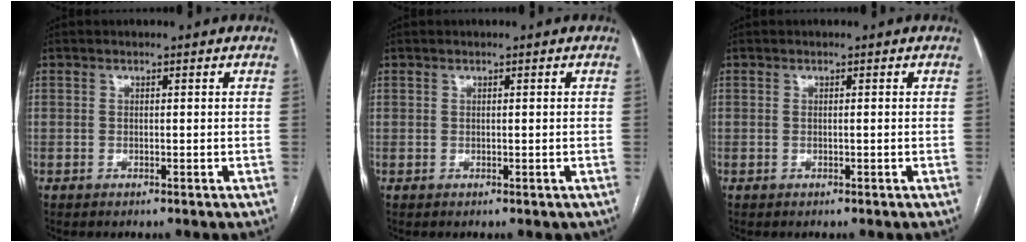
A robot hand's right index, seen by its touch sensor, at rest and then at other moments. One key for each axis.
{"total": 0.6, "fx": 0.1, "fy": 0.6, "fz": 0.1, "tx": 0.000, "ty": 0.004, "tz": 0.004}
{"total": 0.5, "fx": -0.1, "fy": 0.0, "fz": 0.5, "tx": -0.010, "ty": 0.000, "tz": 0.002}